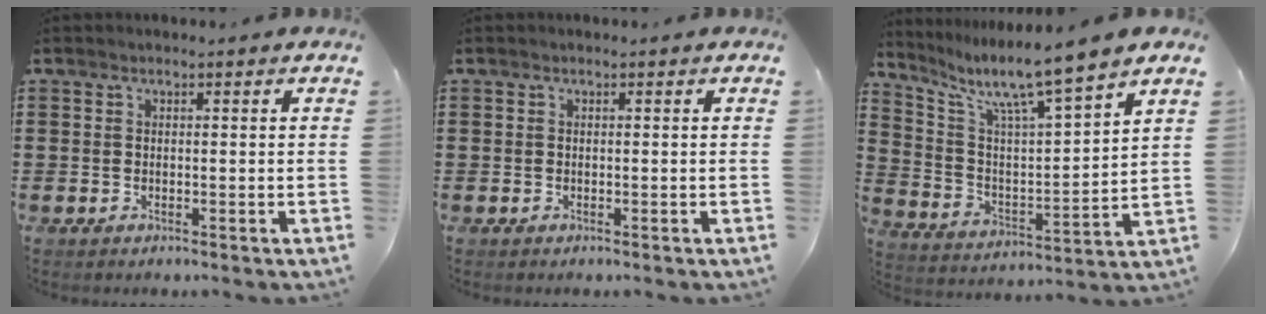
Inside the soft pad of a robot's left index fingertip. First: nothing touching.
{"total": 0.0}
{"total": 8.5, "force": [7.0, -0.1, 4.8], "torque": [-0.113, -0.054, 0.107]}